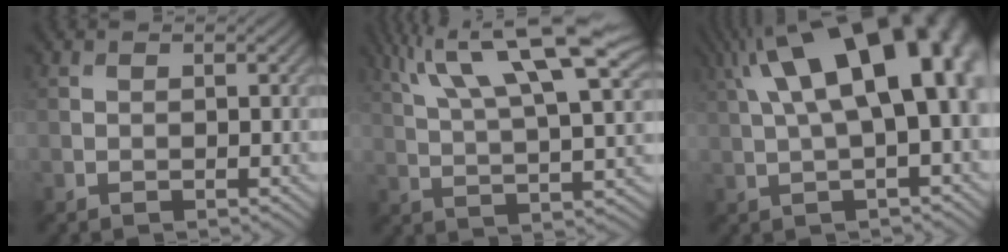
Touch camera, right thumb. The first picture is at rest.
{"total": 16.0, "force": [8.4, 4.6, 12.8], "torque": [-0.221, 0.026, 0.142]}
{"total": 17.6, "force": [4.9, 7.0, 15.3], "torque": [-0.231, 0.060, 0.075]}